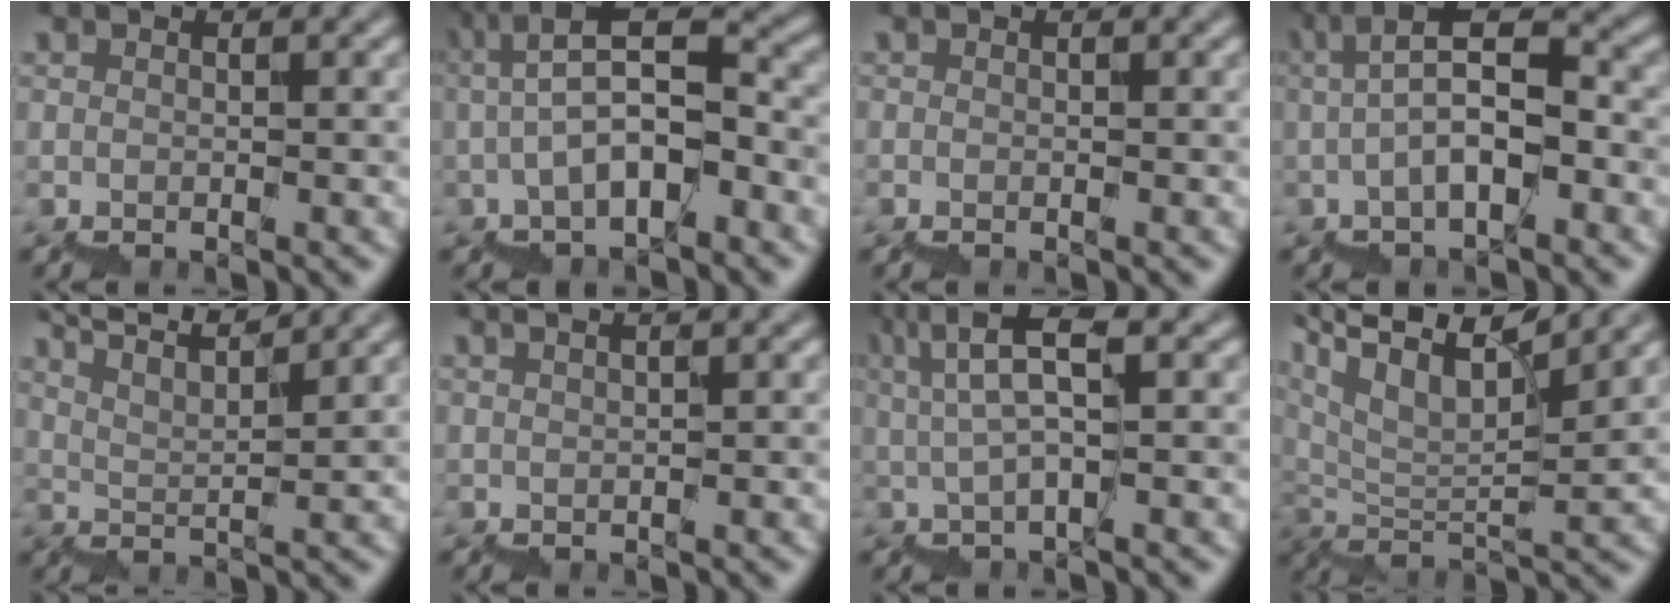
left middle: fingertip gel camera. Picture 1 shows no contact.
{"total": 5.4, "force": [-1.2, 1.7, 5.0], "torque": [-0.088, 0.028, -0.022]}
{"total": 0.0}
{"total": 4.9, "force": [-0.3, 1.4, 4.6], "torque": [-0.080, 0.029, -0.007]}
{"total": 7.3, "force": [6.8, 0.9, 2.5], "torque": [-0.040, 0.034, 0.094]}
{"total": 1.1, "force": [0.9, 0.1, 0.6], "torque": [0.000, -0.001, 0.014]}
{"total": 5.4, "force": [3.0, 0.9, 4.4], "torque": [-0.069, 0.014, 0.052]}
{"total": 11.6, "force": [9.4, 2.4, 6.5], "torque": [-0.133, 0.036, 0.151]}